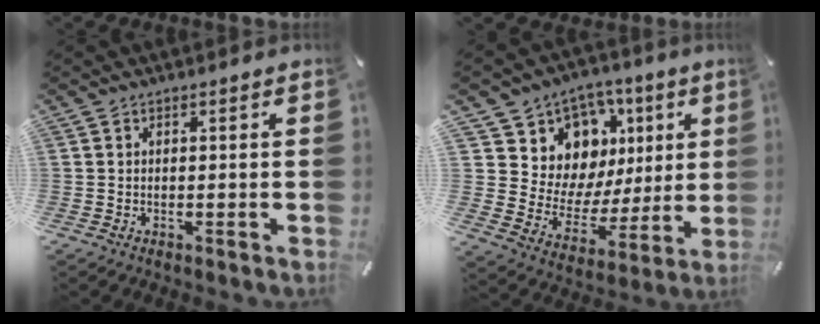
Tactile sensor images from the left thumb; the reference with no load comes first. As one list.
[{"total": 10.8, "force": [5.2, 9.5, 1.0], "torque": [-0.012, -0.074, 0.106]}]